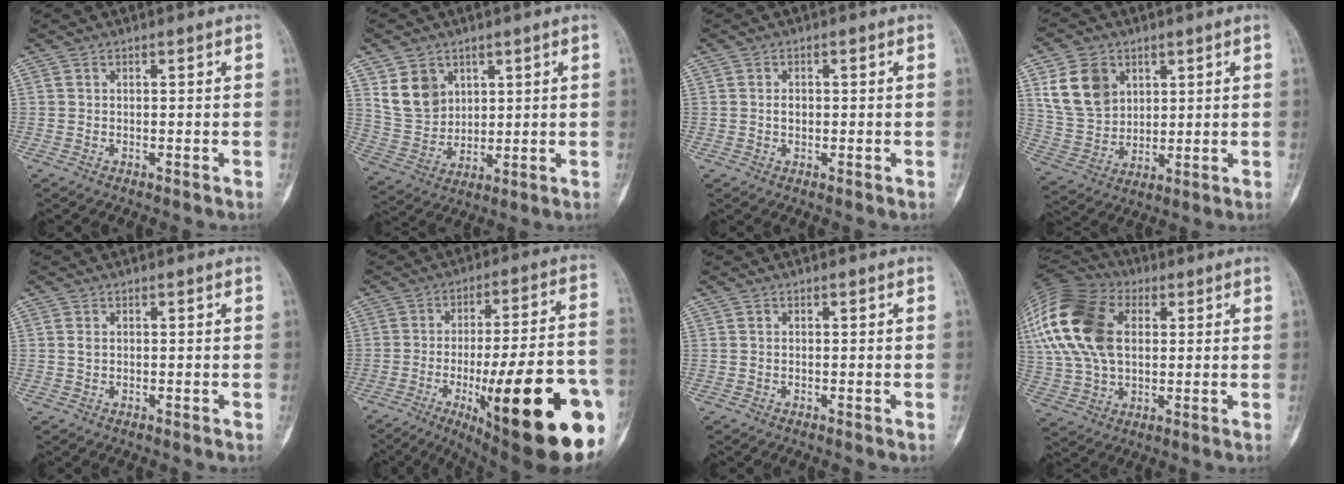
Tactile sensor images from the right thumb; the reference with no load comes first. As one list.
[{"total": 9.5, "force": [4.4, 7.3, 4.1], "torque": [-0.057, -0.023, 0.100]}, {"total": 1.4, "force": [0.0, 1.0, 1.0], "torque": [-0.012, 0.001, 0.000]}, {"total": 11.9, "force": [4.8, 9.0, 6.1], "torque": [-0.093, -0.017, 0.103]}, {"total": 1.0, "force": [0.2, 0.7, 0.7], "torque": [-0.012, 0.000, 0.004]}, {"total": 30.7, "force": [-10.3, 7.8, 27.9], "torque": [-0.336, 0.018, -0.136]}, {"total": 0.0}, {"total": 24.4, "force": [5.8, 15.7, 17.7], "torque": [-0.401, 0.023, 0.105]}]